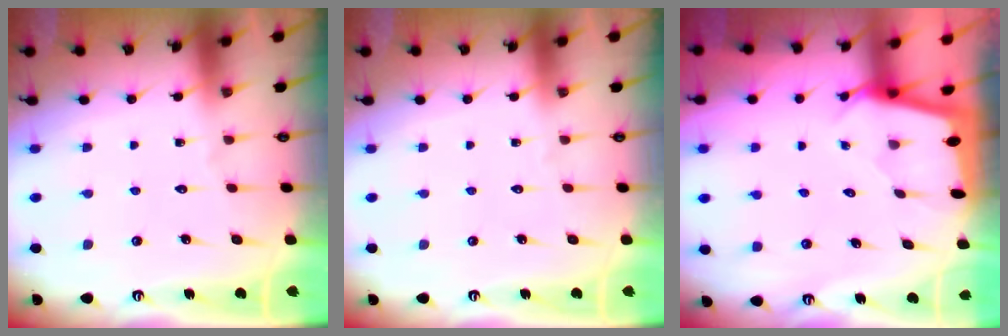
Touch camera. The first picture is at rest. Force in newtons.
{"total": 0.0}
{"total": 1.7, "press": 1.6, "slide": 0.2}